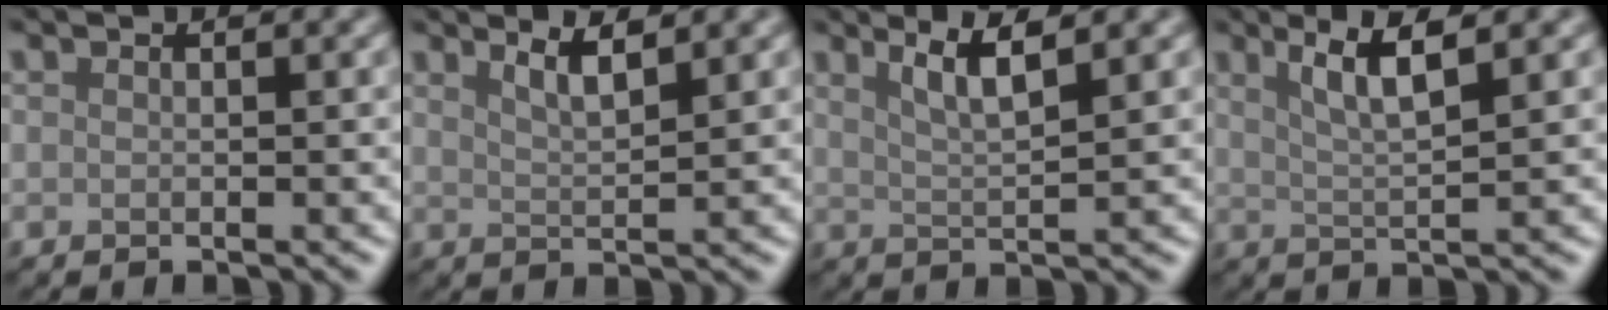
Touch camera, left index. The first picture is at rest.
{"total": 2.2, "force": [1.5, 0.4, 1.6], "torque": [-0.024, -0.002, 0.031]}
{"total": 3.2, "force": [1.8, 0.4, 2.6], "torque": [-0.048, 0.000, 0.038]}
{"total": 4.0, "force": [1.9, 0.6, 3.4], "torque": [-0.065, 0.000, 0.038]}